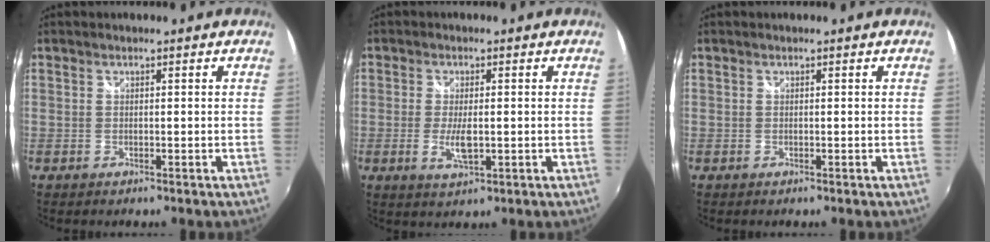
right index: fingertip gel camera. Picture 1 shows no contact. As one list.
[{"total": 4.6, "force": [-0.9, 1.6, 4.2], "torque": [-0.084, -0.009, -0.014]}, {"total": 0.0}]